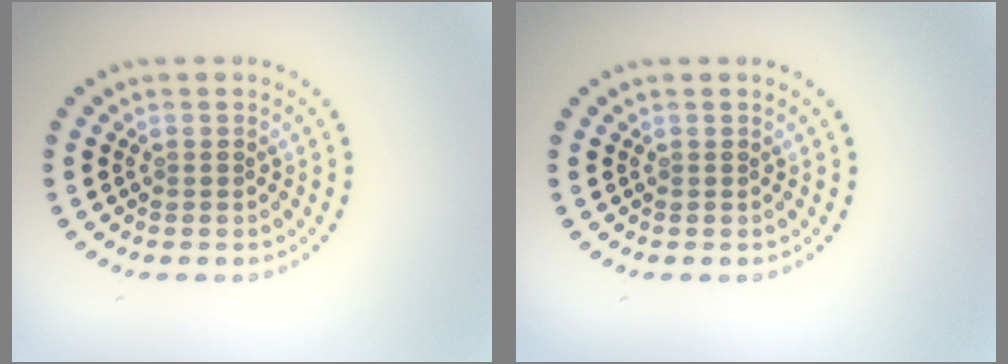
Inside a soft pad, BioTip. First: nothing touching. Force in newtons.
{"total": 0.0}